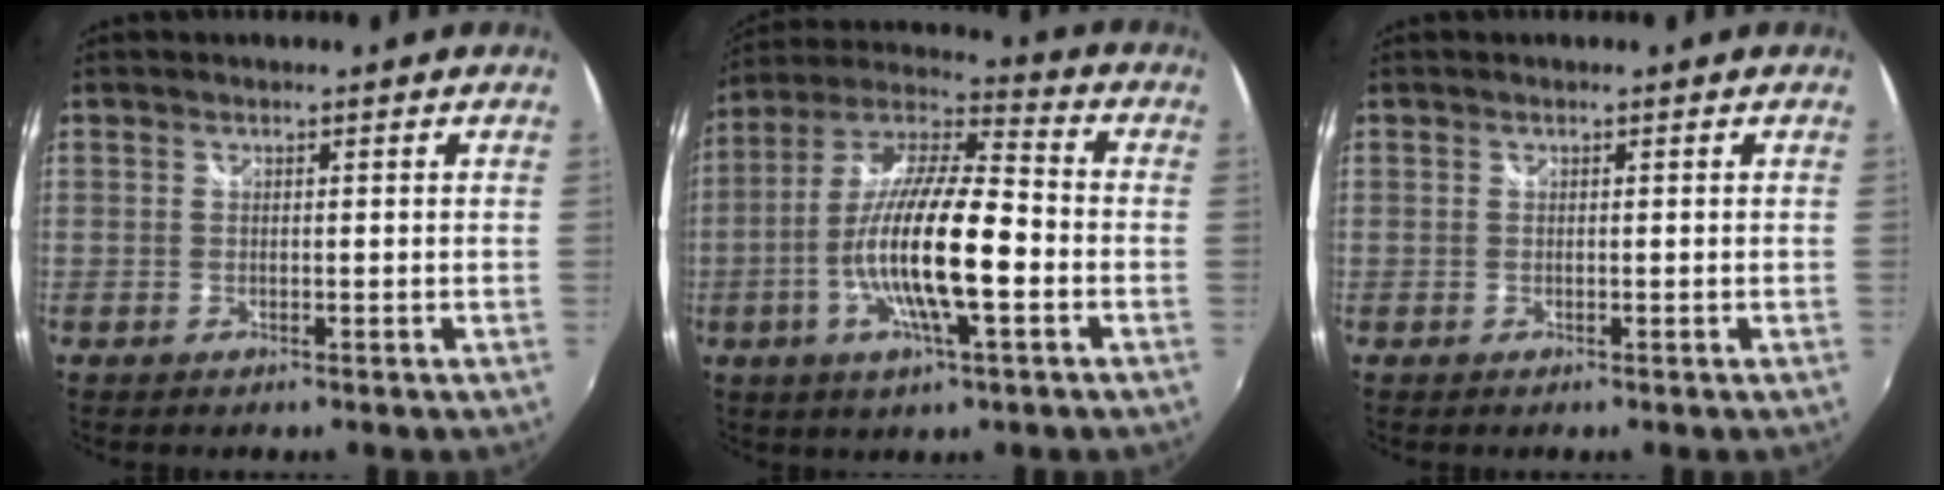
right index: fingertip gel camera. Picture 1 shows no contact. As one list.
[{"total": 17.2, "force": [-4.2, 3.6, 16.3], "torque": [-0.310, -0.008, -0.084]}, {"total": 0.0}]